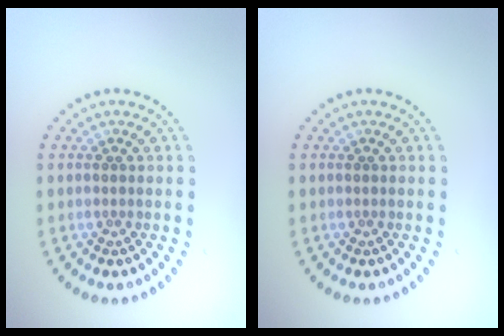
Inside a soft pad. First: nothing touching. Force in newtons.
{"total": 0.0}